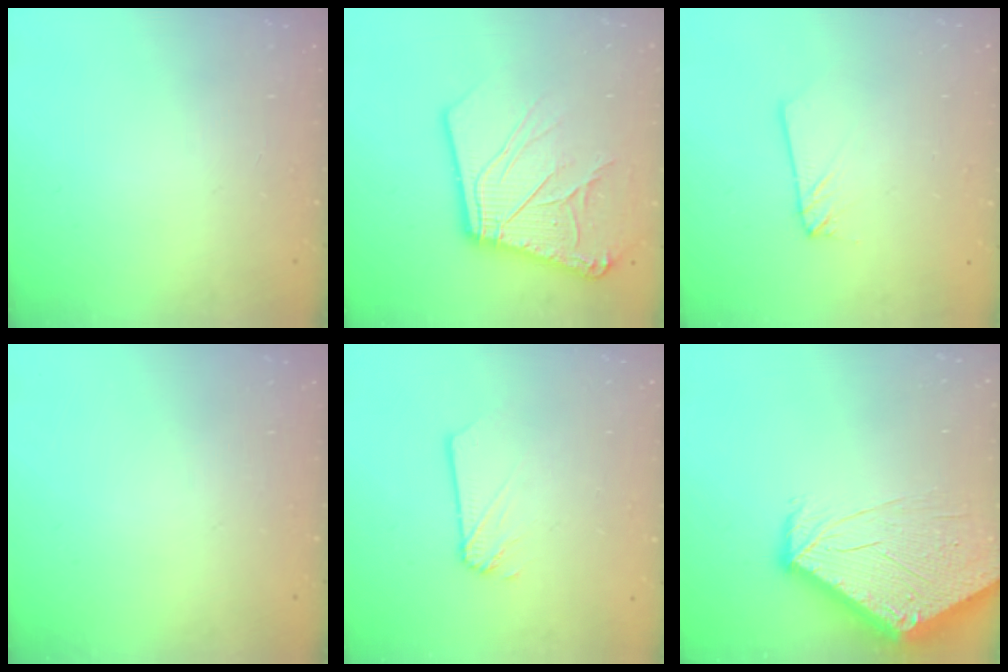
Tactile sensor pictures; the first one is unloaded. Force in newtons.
{"total": 17.8, "press": 17.7, "slide": 2.3}
{"total": 2.2, "press": 2.2, "slide": 0.2}
{"total": 0.0}
{"total": 2.2, "press": 2.2, "slide": 0.0}
{"total": 8.7, "press": 8.6, "slide": 1.0}